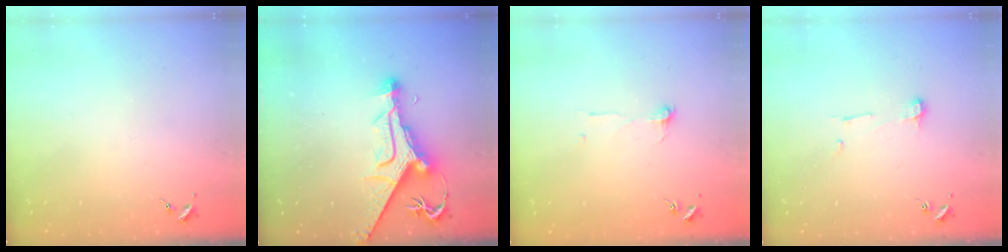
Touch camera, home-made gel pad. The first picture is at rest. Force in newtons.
{"total": 12.8, "press": 12.7, "slide": 1.7}
{"total": 4.3, "press": 4.3, "slide": 0.5}
{"total": 5.0, "press": 5.0, "slide": 0.3}